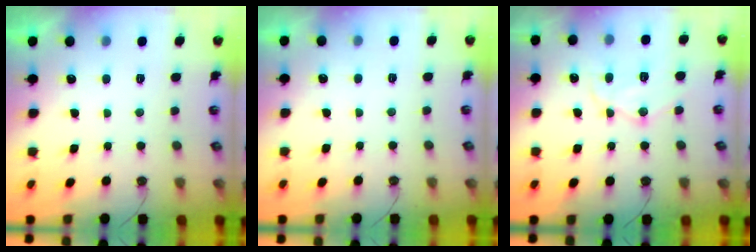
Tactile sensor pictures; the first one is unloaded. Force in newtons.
{"total": 2.0, "press": 2.0, "slide": 0.4}
{"total": 12.0, "press": 11.9, "slide": 1.3}